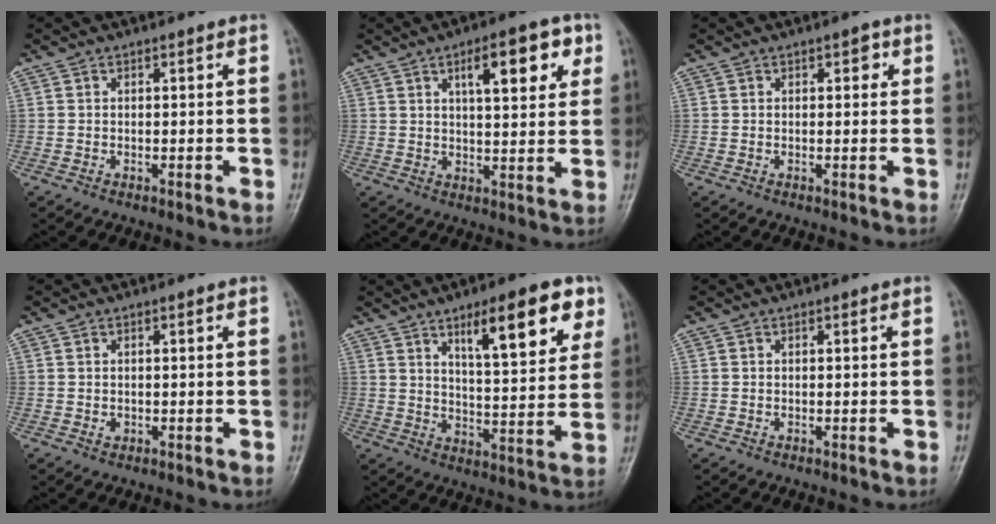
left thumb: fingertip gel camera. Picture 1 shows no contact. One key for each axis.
{"total": 10.5, "fx": 4.5, "fy": 3.8, "fz": 8.7, "tx": -0.100, "ty": -0.012, "tz": 0.062}
{"total": 2.0, "fx": 0.9, "fy": 1.0, "fz": 1.4, "tx": -0.010, "ty": 0.001, "tz": 0.008}
{"total": 0.8, "fx": 0.1, "fy": 0.6, "fz": 0.5, "tx": -0.003, "ty": 0.000, "tz": 0.003}
{"total": 14.8, "fx": 7.9, "fy": 4.7, "fz": 11.7, "tx": -0.140, "ty": -0.032, "tz": 0.119}
{"total": 0.0}